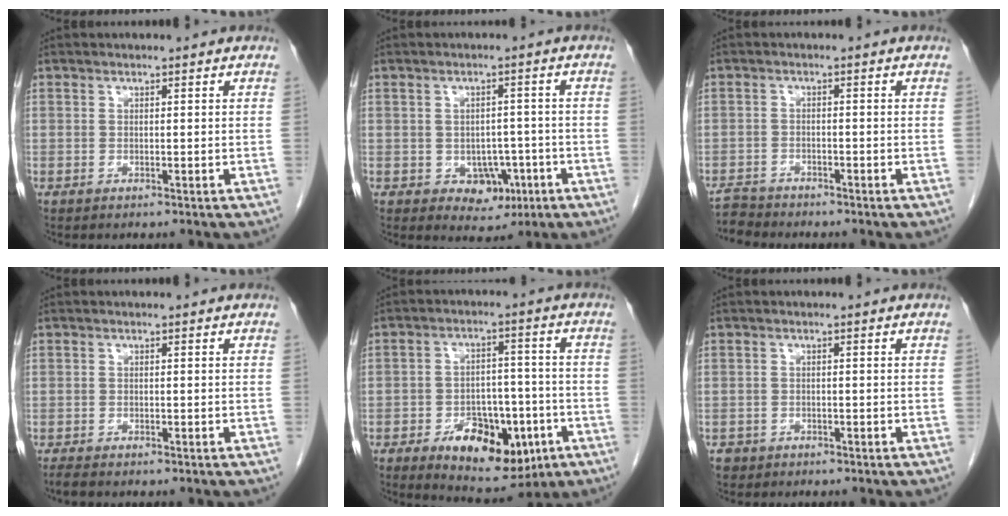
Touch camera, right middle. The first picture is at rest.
{"total": 5.1, "force": [-2.0, 3.7, 3.0], "torque": [-0.033, 0.006, -0.018]}
{"total": 3.3, "force": [-3.2, 0.4, -0.4], "torque": [0.009, -0.012, -0.060]}
{"total": 1.2, "force": [-1.0, 0.2, 0.6], "torque": [-0.020, -0.005, -0.020]}
{"total": 12.7, "force": [-5.6, 6.7, 9.2], "torque": [-0.134, 0.006, -0.075]}
{"total": 1.7, "force": [-1.1, 1.3, 0.0], "torque": [-0.007, 0.004, -0.021]}